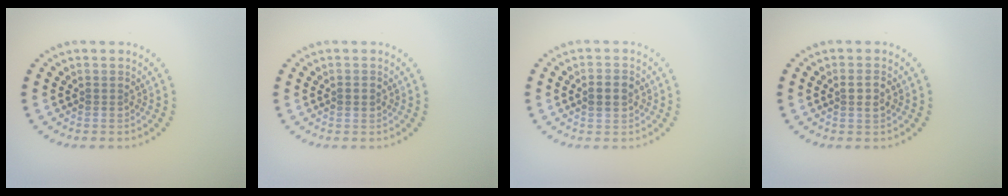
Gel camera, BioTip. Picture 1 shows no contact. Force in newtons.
{"total": 1.1, "press": 1.1, "slide": 0.1}
{"total": 2.0, "press": 2.0, "slide": 0.2}
{"total": 1.4, "press": 1.4, "slide": 0.4}